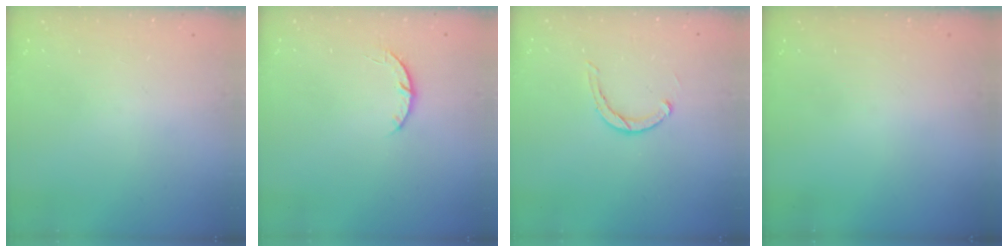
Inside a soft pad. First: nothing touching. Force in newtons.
{"total": 4.0, "press": 4.0, "slide": 0.5}
{"total": 2.8, "press": 2.8, "slide": 0.2}
{"total": 0.0}